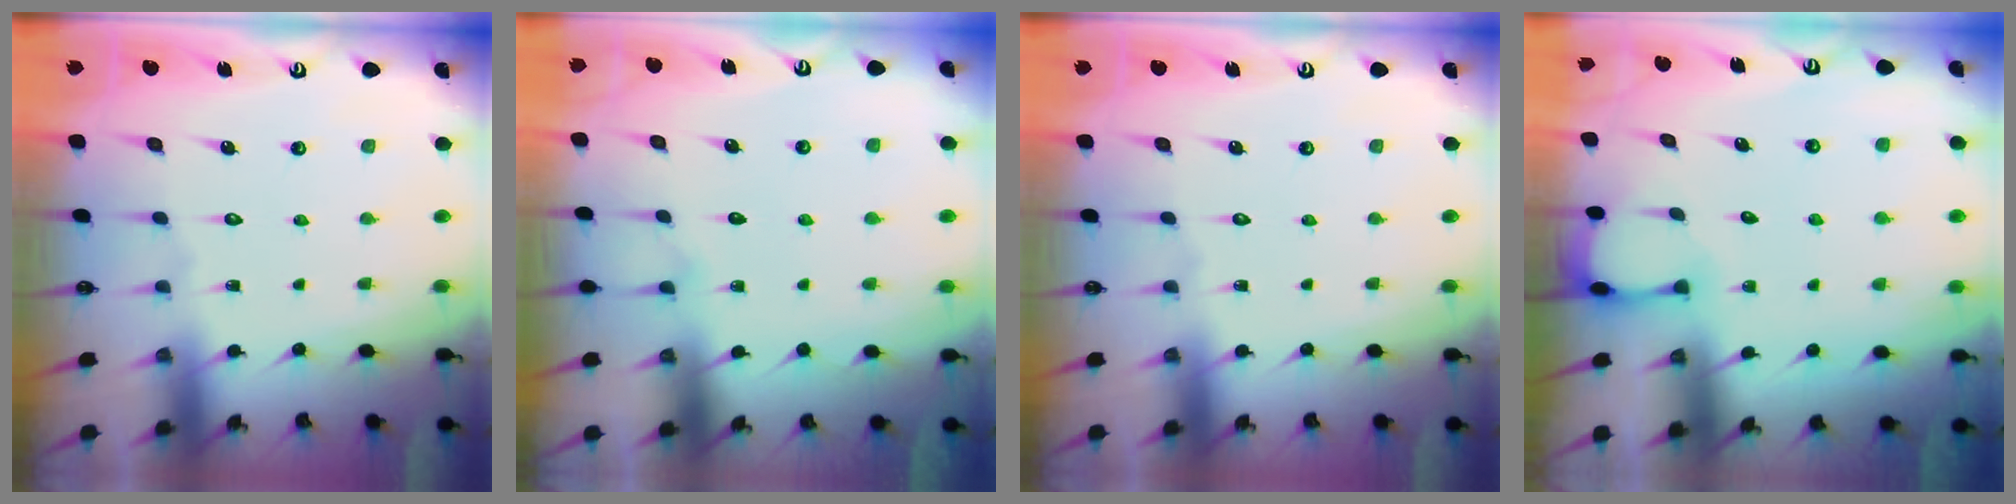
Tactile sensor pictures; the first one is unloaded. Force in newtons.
{"total": 5.8, "press": 5.8, "slide": 0.6}
{"total": 0.0}
{"total": 2.7, "press": 2.7, "slide": 0.4}